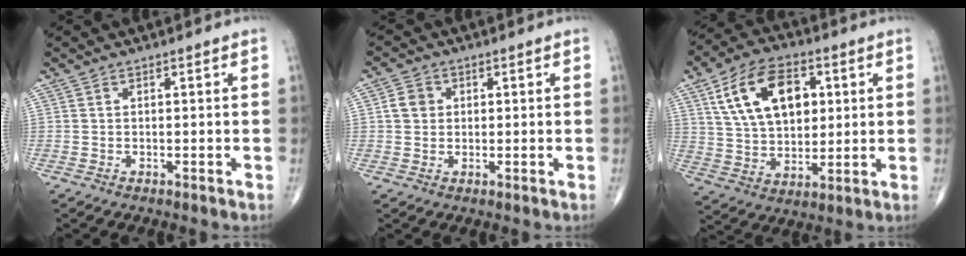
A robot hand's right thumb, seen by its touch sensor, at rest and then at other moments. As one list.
[{"total": 3.5, "force": [0.6, 3.1, 1.6], "torque": [-0.020, 0.004, 0.007]}, {"total": 16.2, "force": [5.3, 10.0, 11.6], "torque": [-0.177, -0.007, 0.098]}]